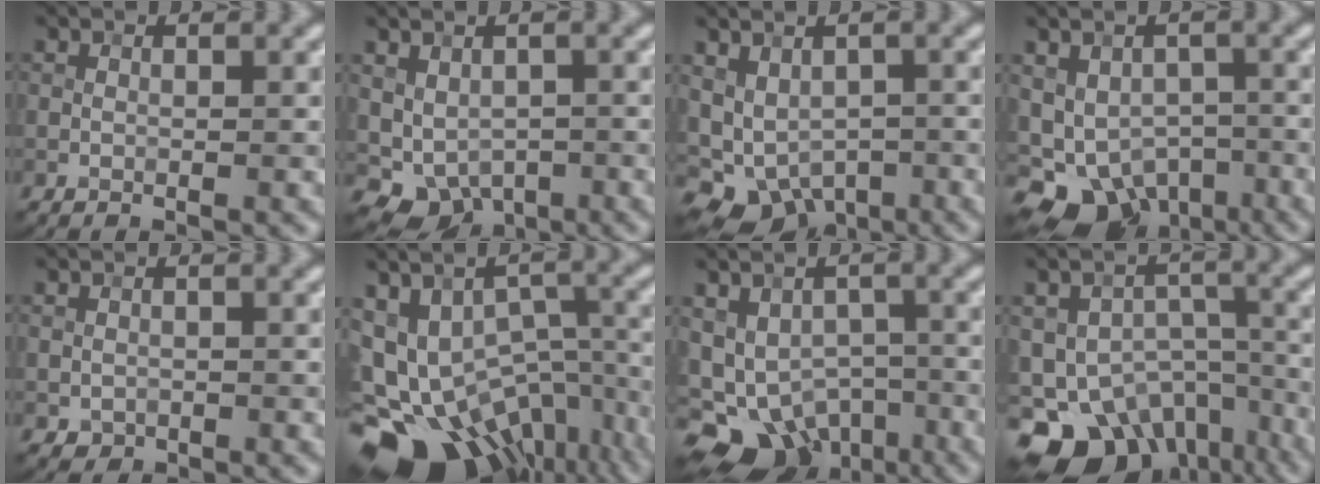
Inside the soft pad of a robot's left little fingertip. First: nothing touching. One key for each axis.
{"total": 4.3, "fx": -0.9, "fy": 3.4, "fz": 2.4, "tx": -0.041, "ty": -0.014, "tz": -0.006}
{"total": 7.7, "fx": -3.3, "fy": 5.8, "fz": 3.8, "tx": -0.051, "ty": -0.018, "tz": -0.028}
{"total": 11.4, "fx": -6.4, "fy": 8.3, "fz": 4.7, "tx": -0.060, "ty": -0.027, "tz": -0.081}
{"total": 1.0, "fx": -0.3, "fy": 0.8, "fz": 0.3, "tx": -0.003, "ty": -0.005, "tz": -0.004}
{"total": 18.4, "fx": -8.5, "fy": 12.7, "fz": 10.3, "tx": -0.181, "ty": -0.029, "tz": -0.082}
{"total": 12.1, "fx": -7.4, "fy": 8.1, "fz": 5.2, "tx": -0.073, "ty": -0.022, "tz": -0.093}
{"total": 13.4, "fx": -8.5, "fy": 8.3, "fz": 6.3, "tx": -0.116, "ty": -0.025, "tz": -0.112}